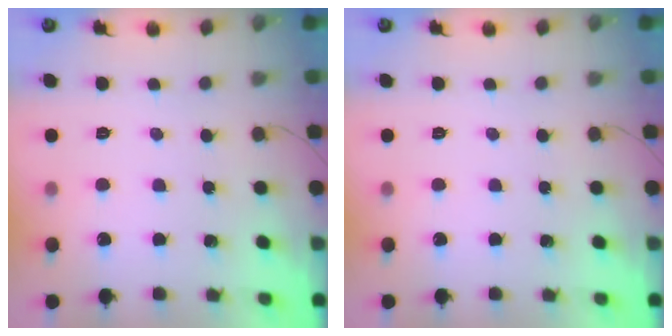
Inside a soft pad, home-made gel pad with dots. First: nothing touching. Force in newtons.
{"total": 0.0}